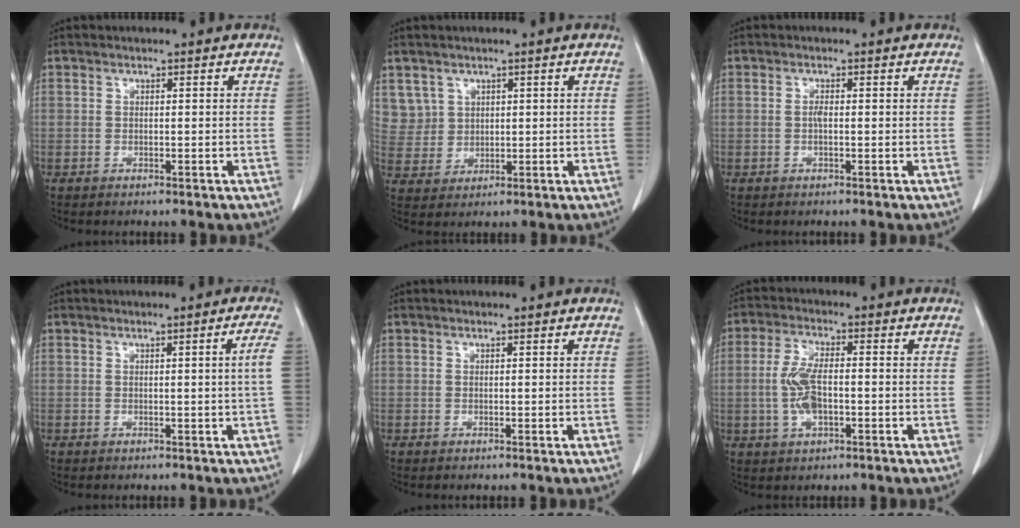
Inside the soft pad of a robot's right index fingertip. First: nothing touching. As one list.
[{"total": 5.1, "force": [2.7, 4.4, -0.1], "torque": [0.007, 0.005, 0.063]}, {"total": 1.0, "force": [-0.1, 0.2, 1.0], "torque": [-0.022, 0.000, -0.002]}, {"total": 2.6, "force": [0.0, -0.7, 2.5], "torque": [-0.033, 0.000, 0.004]}, {"total": 0.0}, {"total": 6.4, "force": [-0.9, 2.4, 5.9], "torque": [-0.130, 0.004, -0.018]}]